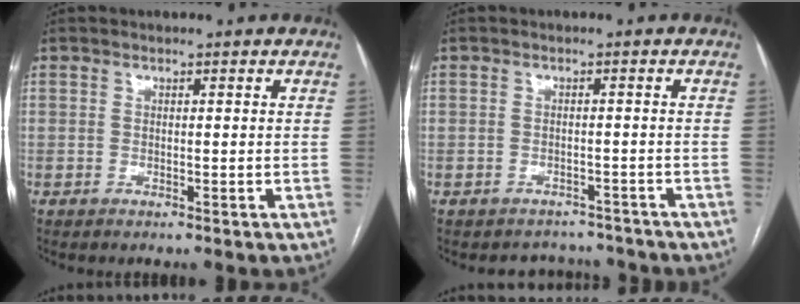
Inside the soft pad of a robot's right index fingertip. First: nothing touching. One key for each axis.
{"total": 3.9, "fx": -3.4, "fy": 1.6, "fz": -0.9, "tx": 0.014, "ty": 0.018, "tz": -0.047}